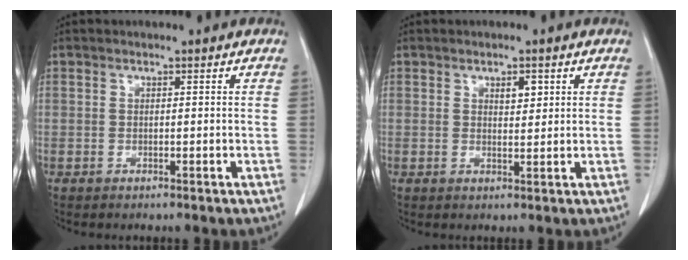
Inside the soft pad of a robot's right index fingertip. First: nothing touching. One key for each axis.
{"total": 2.2, "fx": 1.1, "fy": 1.0, "fz": 1.7, "tx": -0.027, "ty": -0.002, "tz": 0.020}